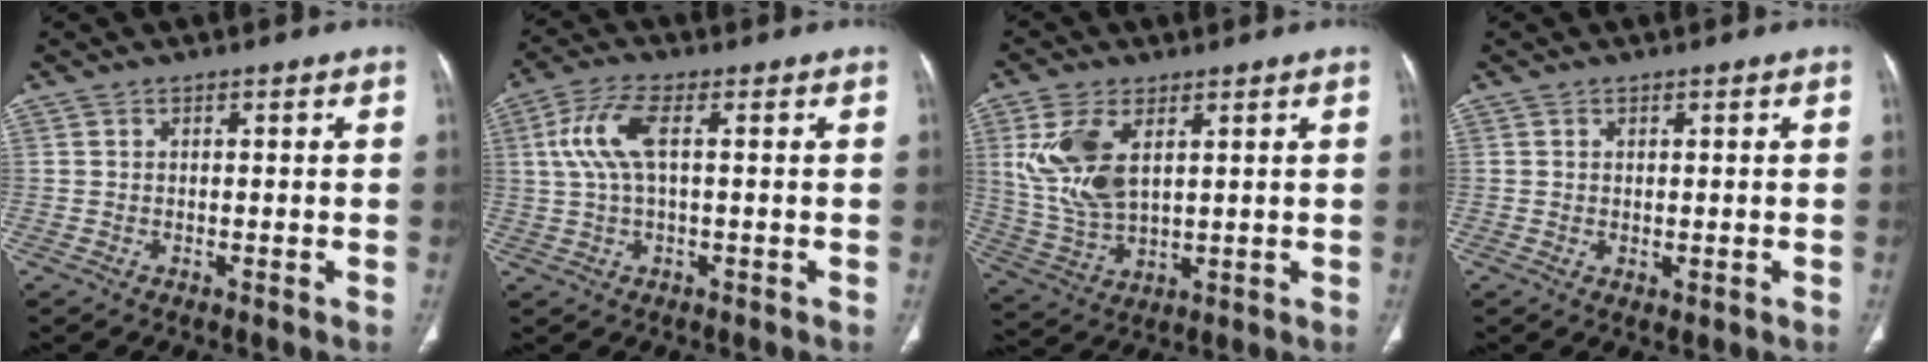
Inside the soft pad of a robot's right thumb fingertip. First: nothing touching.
{"total": 7.4, "force": [1.4, 2.6, 6.8], "torque": [-0.171, 0.018, 0.029]}
{"total": 12.0, "force": [3.8, 6.3, 9.4], "torque": [-0.200, -0.012, 0.086]}
{"total": 0.9, "force": [-0.1, 0.5, 0.7], "torque": [-0.014, -0.005, 0.004]}